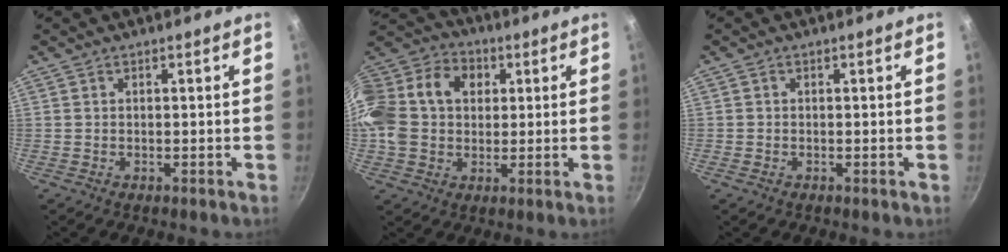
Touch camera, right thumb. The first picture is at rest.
{"total": 19.1, "force": [2.8, 14.9, 11.6], "torque": [-0.223, 0.039, 0.035]}
{"total": 0.6, "force": [-0.3, 0.5, 0.2], "torque": [-0.003, 0.001, -0.007]}